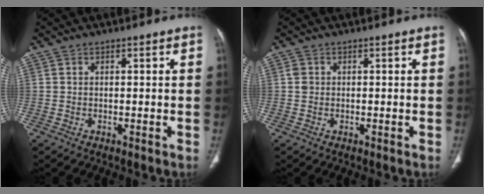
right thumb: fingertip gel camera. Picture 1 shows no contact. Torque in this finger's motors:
{"motor_torque": [0.39, 0.25, 0.14, 0.62, 0.00]}